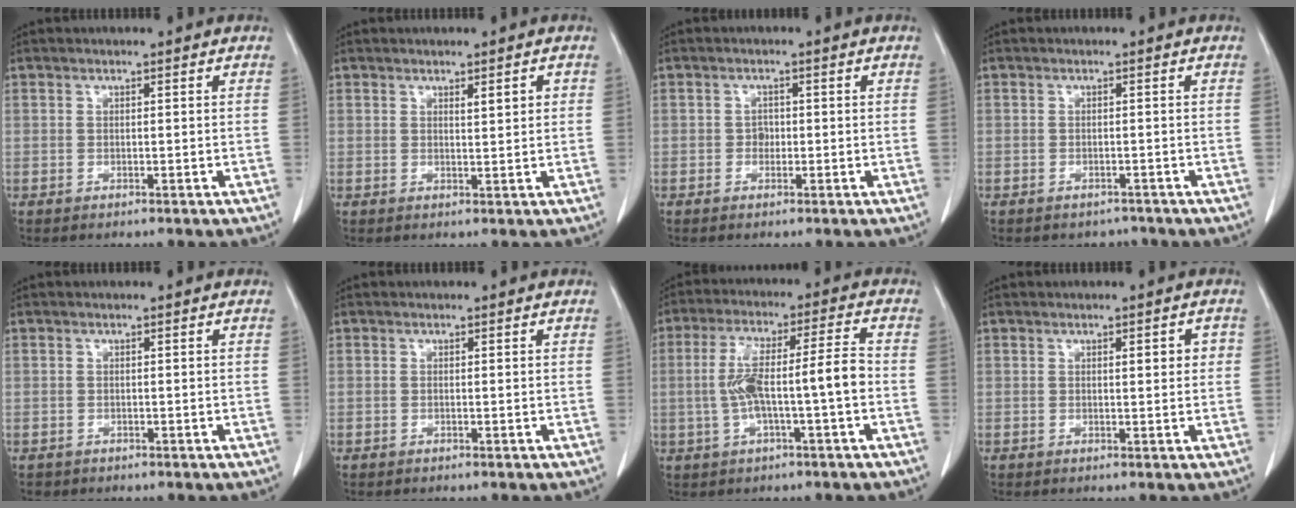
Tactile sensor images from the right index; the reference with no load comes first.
{"total": 1.9, "force": [0.8, 0.3, 1.7], "torque": [-0.028, -0.002, 0.014]}
{"total": 1.2, "force": [-0.2, 1.0, 0.6], "torque": [-0.003, 0.007, -0.001]}
{"total": 2.1, "force": [-1.8, 1.0, -0.2], "torque": [-0.002, -0.001, -0.023]}
{"total": 0.8, "force": [-0.4, 0.7, -0.1], "torque": [-0.014, 0.002, -0.005]}
{"total": 0.0}
{"total": 9.6, "force": [-1.3, 0.8, 9.5], "torque": [-0.177, 0.029, -0.022]}
{"total": 2.3, "force": [0.5, 0.7, 2.1], "torque": [-0.027, 0.005, 0.008]}